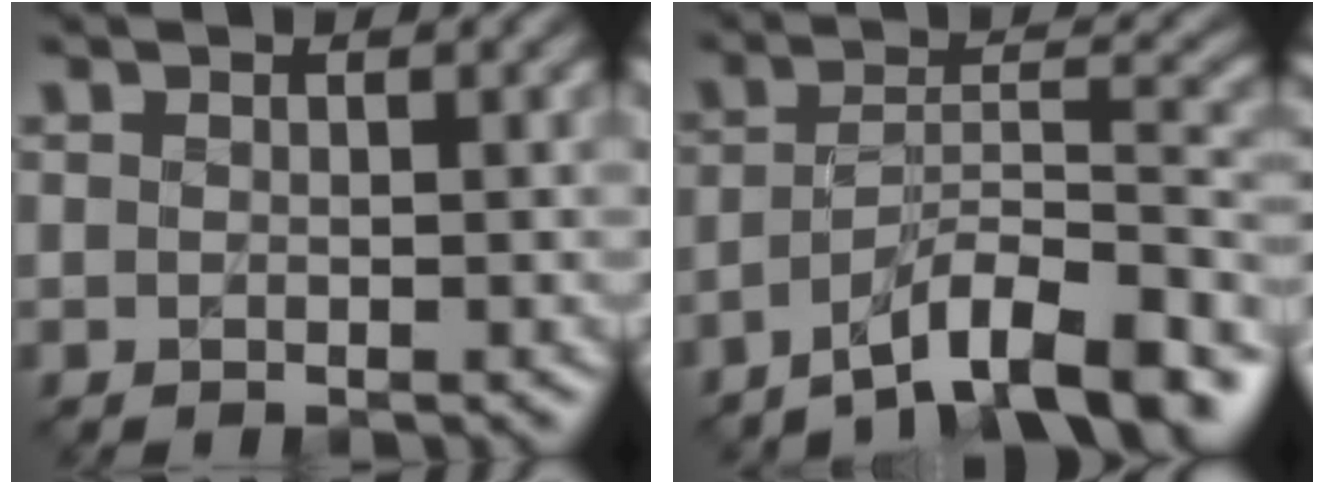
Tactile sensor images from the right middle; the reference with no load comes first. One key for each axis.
{"total": 9.8, "fx": -7.1, "fy": 2.2, "fz": 6.4, "tx": -0.094, "ty": 0.015, "tz": -0.127}